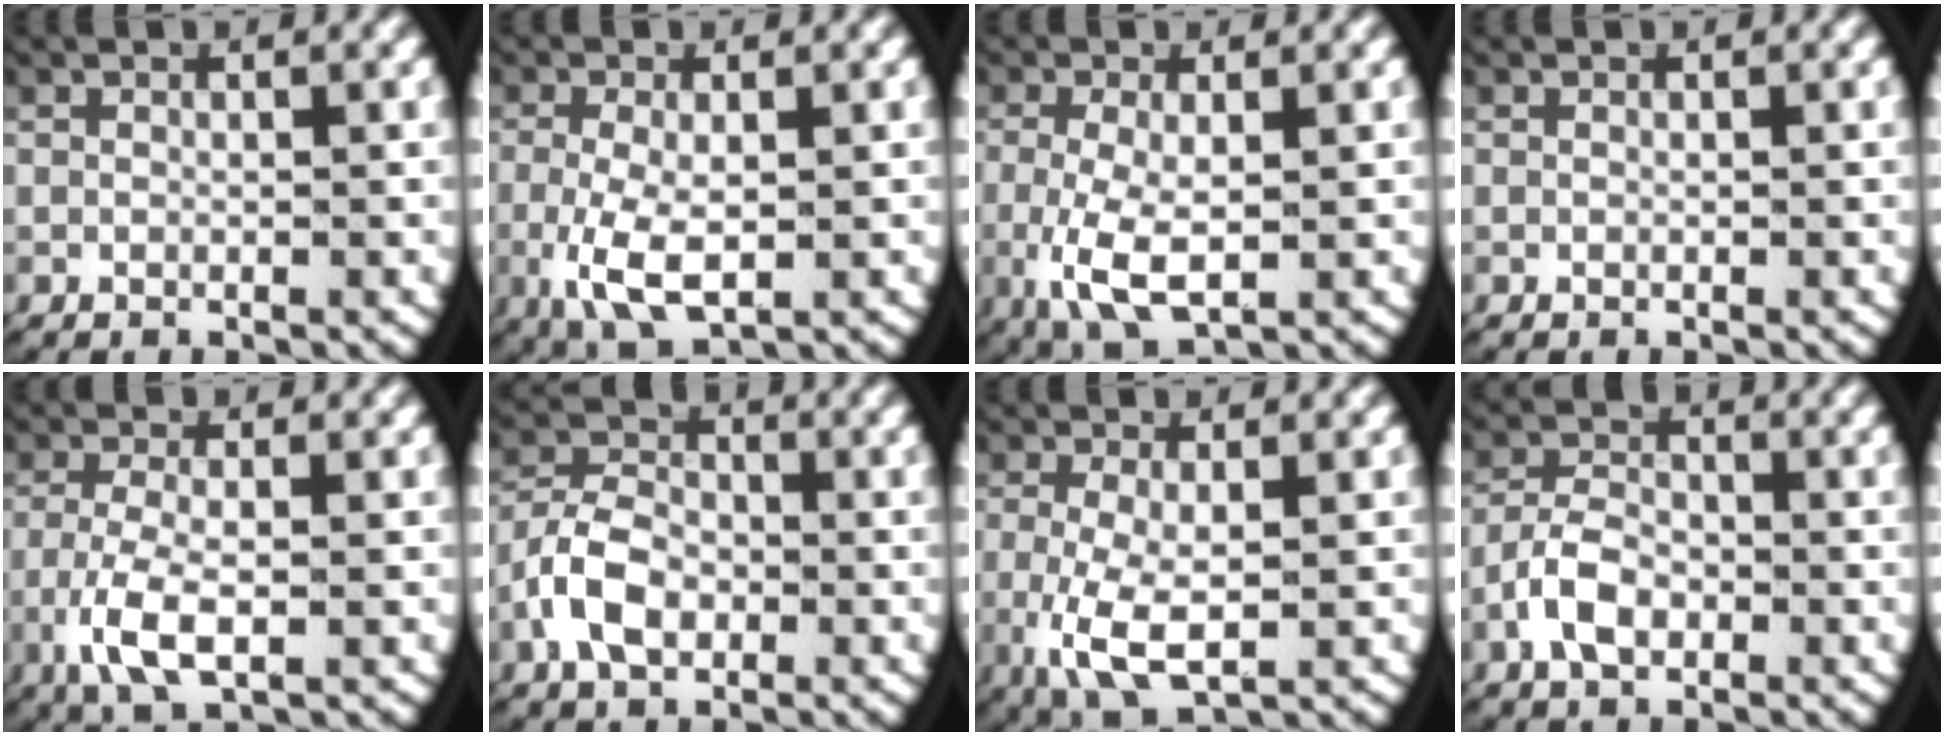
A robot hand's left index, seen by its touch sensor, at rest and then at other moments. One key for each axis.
{"total": 5.1, "fx": -1.3, "fy": 2.6, "fz": 4.2, "tx": -0.095, "ty": -0.017, "tz": -0.013}
{"total": 5.5, "fx": -1.3, "fy": 2.7, "fz": 4.5, "tx": -0.105, "ty": -0.021, "tz": -0.010}
{"total": 0.0}
{"total": 4.6, "fx": -1.4, "fy": 1.9, "fz": 3.9, "tx": -0.095, "ty": -0.016, "tz": -0.016}
{"total": 4.9, "fx": -1.4, "fy": 3.7, "fz": 2.9, "tx": -0.065, "ty": -0.010, "tz": -0.025}
{"total": 5.7, "fx": -1.5, "fy": 2.9, "fz": 4.7, "tx": -0.111, "ty": -0.024, "tz": -0.010}
{"total": 3.8, "fx": -1.7, "fy": 2.4, "fz": 2.3, "tx": -0.050, "ty": -0.004, "tz": -0.030}